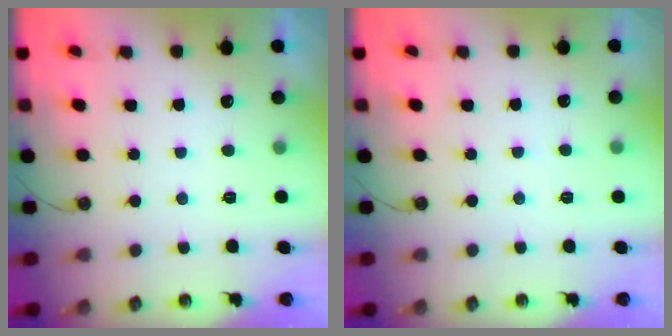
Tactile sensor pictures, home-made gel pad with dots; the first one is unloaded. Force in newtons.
{"total": 2.0, "press": 2.0, "slide": 0.4}